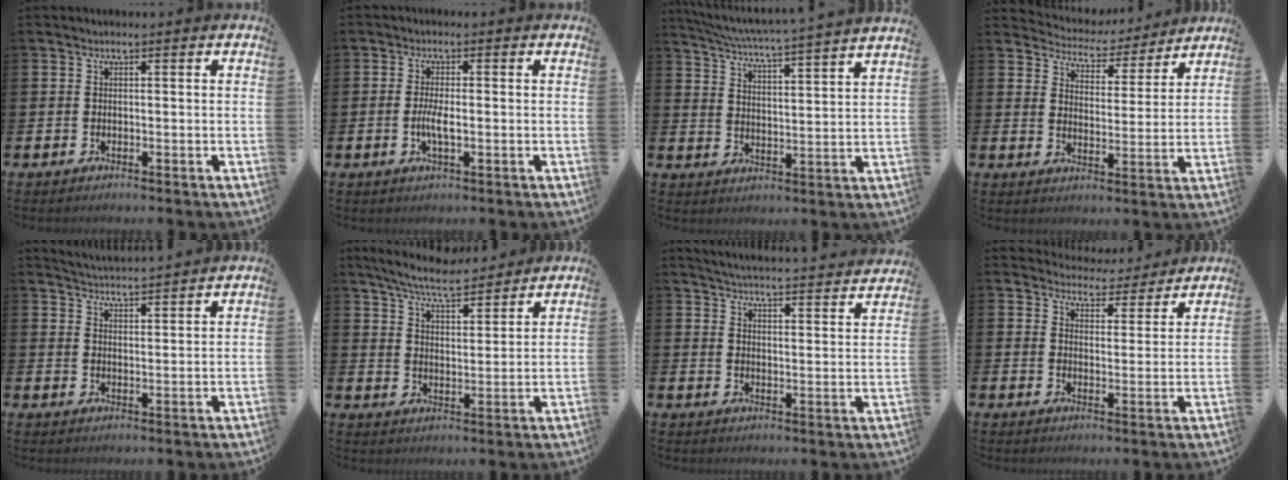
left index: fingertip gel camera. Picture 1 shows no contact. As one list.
[{"total": 2.9, "force": [-0.5, 0.8, 2.7], "torque": [-0.042, -0.002, -0.012]}, {"total": 5.5, "force": [5.2, -0.6, 1.7], "torque": [-0.054, -0.044, 0.086]}, {"total": 5.0, "force": [4.8, 1.4, -0.1], "torque": [-0.024, -0.043, 0.080]}, {"total": 4.4, "force": [4.4, -0.4, -0.1], "torque": [-0.012, -0.027, 0.079]}, {"total": 7.5, "force": [7.0, 0.8, 2.5], "torque": [-0.070, -0.034, 0.125]}, {"total": 4.8, "force": [4.8, -0.1, 0.6], "torque": [-0.031, -0.040, 0.082]}, {"total": 4.7, "force": [4.6, 0.9, -0.1], "torque": [-0.007, -0.040, 0.078]}]